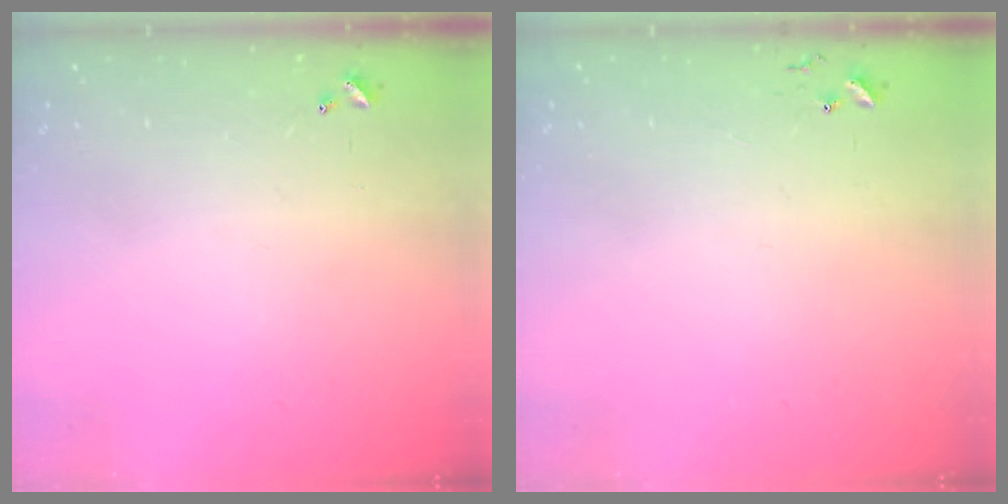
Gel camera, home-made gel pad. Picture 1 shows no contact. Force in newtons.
{"total": 4.7, "press": 4.7, "slide": 0.4}